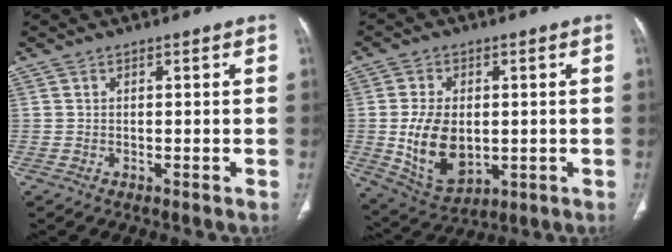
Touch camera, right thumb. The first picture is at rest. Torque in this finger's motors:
{"motor_torque": [-0.55, 1.04, 0.46, 0.69, 0.33]}